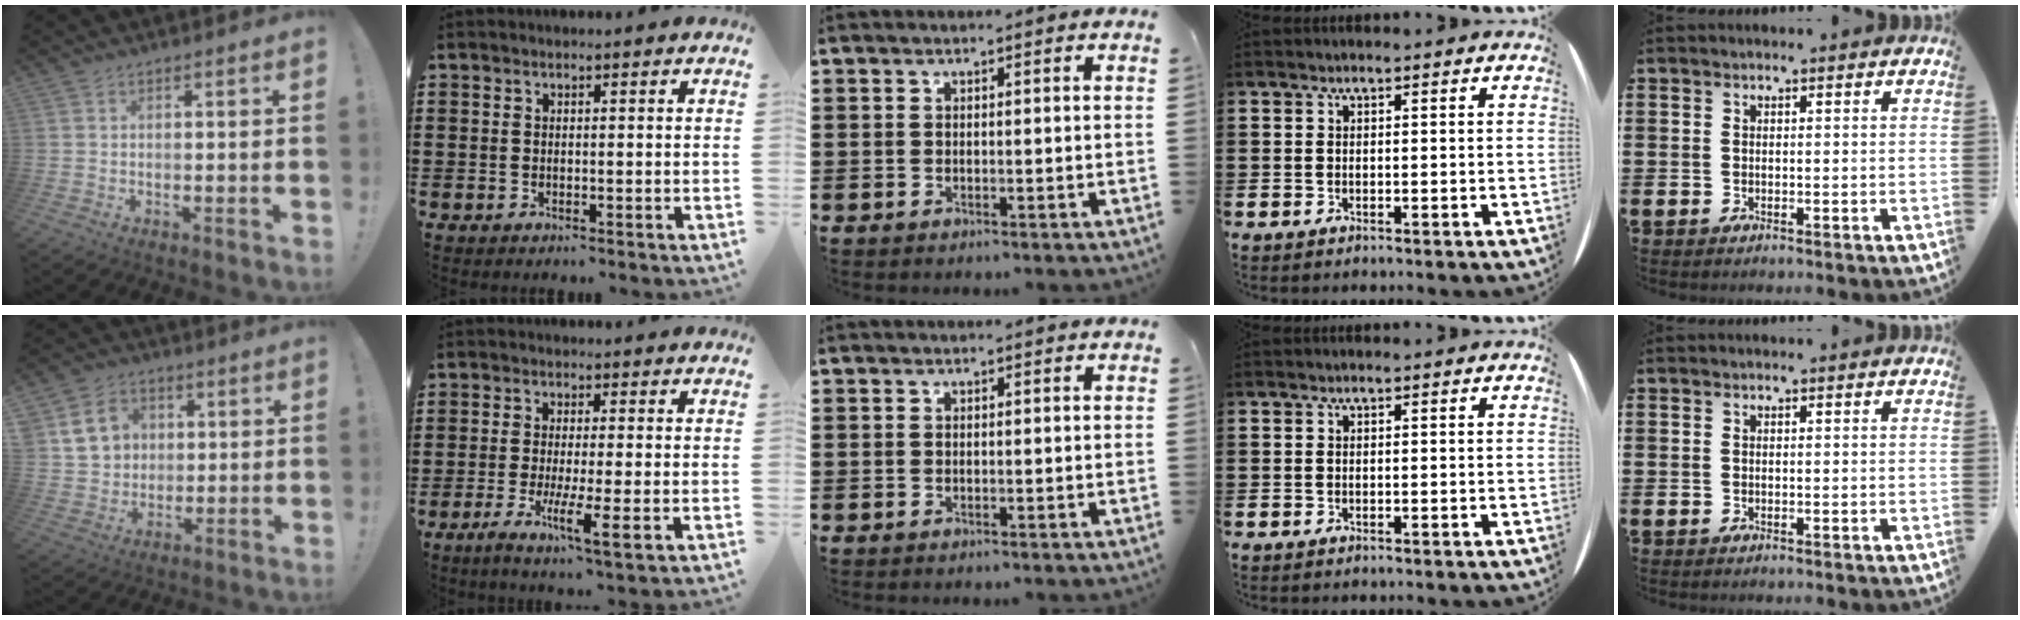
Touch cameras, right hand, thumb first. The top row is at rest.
{"thumb": {"total": 11.8, "force": [4.1, 10.1, 4.6], "torque": [-0.065, -0.004, 0.090]}, "index": {"total": 5.9, "force": [-2.2, 0.6, 5.4], "torque": [-0.103, -0.015, -0.040]}}